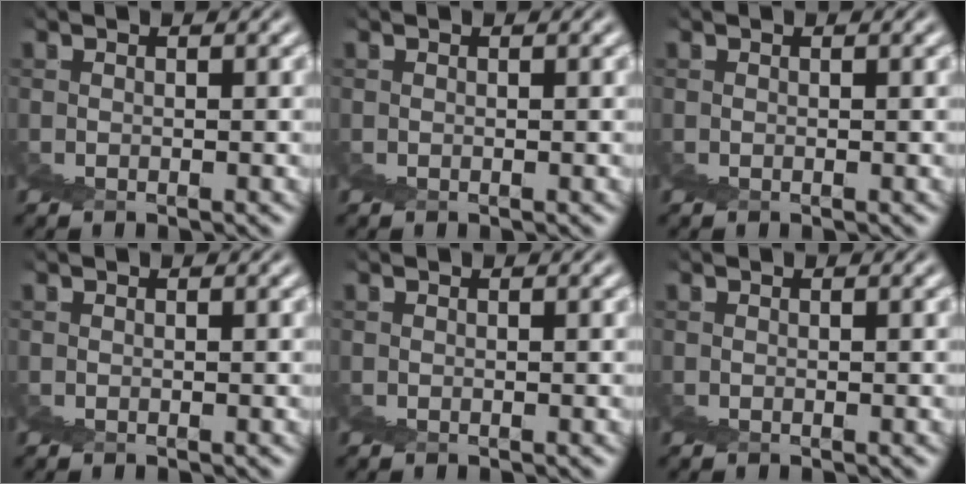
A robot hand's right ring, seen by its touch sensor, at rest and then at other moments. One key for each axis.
{"total": 0.0}
{"total": 0.0}
{"total": 0.0}
{"total": 0.0}
{"total": 0.0}